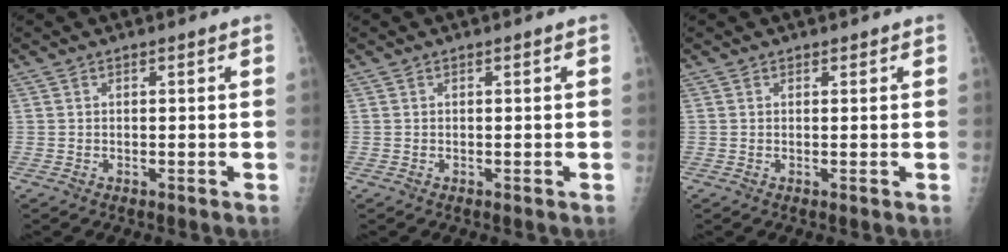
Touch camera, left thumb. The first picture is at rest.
{"total": 0.0}
{"total": 0.7, "force": [0.5, 0.4, 0.0], "torque": [0.005, -0.003, 0.005]}